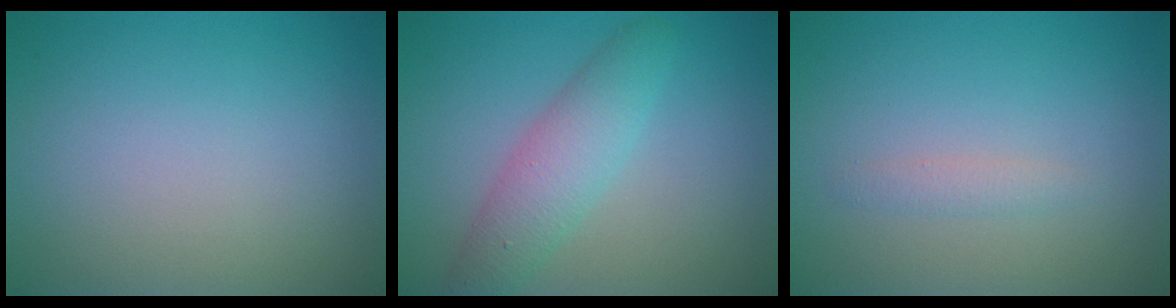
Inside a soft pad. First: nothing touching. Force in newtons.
{"total": 4.0, "press": 4.0, "slide": 0.1}
{"total": 1.0, "press": 1.0, "slide": 0.0}